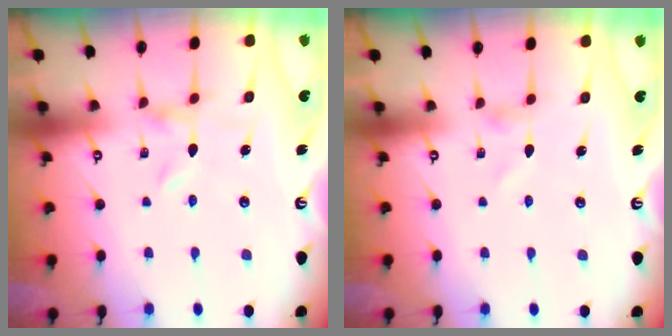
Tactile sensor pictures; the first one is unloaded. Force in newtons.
{"total": 0.9, "press": 0.9, "slide": 0.1}